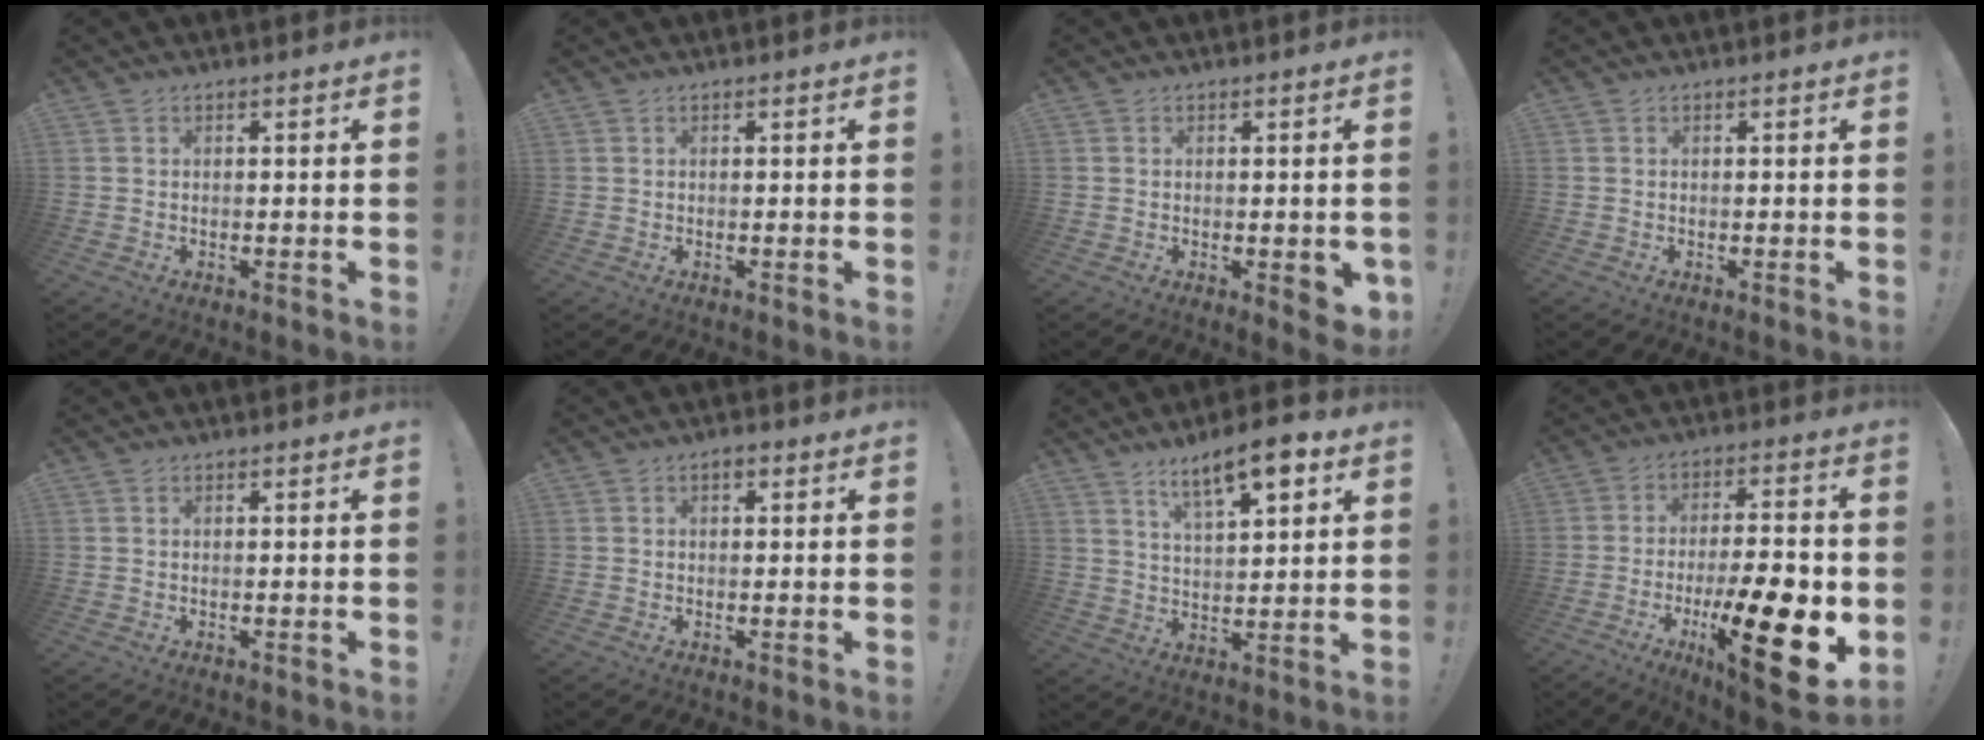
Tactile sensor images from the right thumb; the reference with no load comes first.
{"total": 0.0}
{"total": 3.9, "force": [-0.6, 1.6, 3.5], "torque": [-0.037, -0.003, -0.004]}
{"total": 0.0}
{"total": 0.0}
{"total": 1.5, "force": [0.4, 0.9, 1.1], "torque": [-0.015, 0.002, 0.005]}
{"total": 11.3, "force": [7.2, 3.3, 8.0], "torque": [-0.130, -0.031, 0.121]}
{"total": 21.9, "force": [-6.7, 6.2, 20.0], "torque": [-0.305, 0.024, -0.096]}